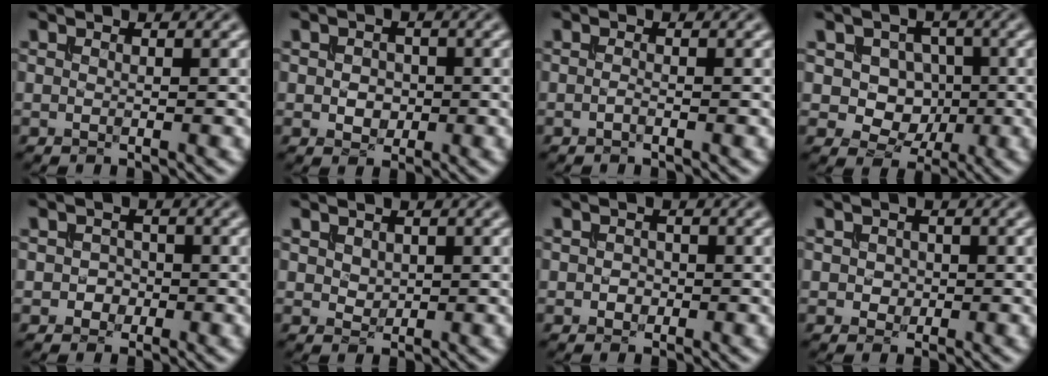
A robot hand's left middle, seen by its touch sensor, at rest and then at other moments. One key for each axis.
{"total": 2.1, "fx": -0.3, "fy": 1.6, "fz": 1.2, "tx": -0.021, "ty": -0.002, "tz": -0.009}
{"total": 0.5, "fx": -0.4, "fy": 0.0, "fz": 0.3, "tx": -0.011, "ty": 0.001, "tz": -0.009}
{"total": 5.5, "fx": 0.6, "fy": 4.7, "fz": 2.8, "tx": -0.031, "ty": 0.010, "tz": -0.002}
{"total": 1.4, "fx": -0.5, "fy": 1.2, "fz": 0.4, "tx": -0.003, "ty": 0.002, "tz": -0.011}
{"total": 1.1, "fx": 0.3, "fy": 0.9, "fz": 0.5, "tx": -0.017, "ty": -0.003, "tz": 0.009}
{"total": 1.1, "fx": -0.3, "fy": 0.9, "fz": 0.4, "tx": -0.007, "ty": -0.001, "tz": -0.009}
{"total": 1.1, "fx": -0.1, "fy": 1.0, "fz": 0.5, "tx": -0.010, "ty": -0.002, "tz": -0.003}